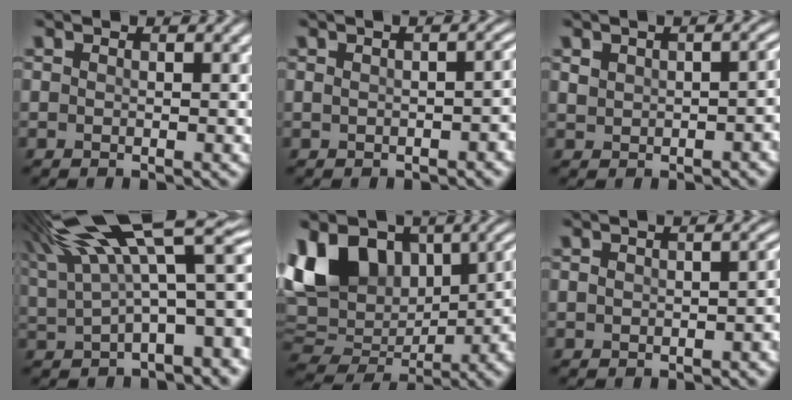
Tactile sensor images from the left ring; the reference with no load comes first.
{"total": 3.1, "force": [-0.2, 1.5, 2.7], "torque": [-0.030, 0.004, 0.004]}
{"total": 4.5, "force": [0.5, 2.8, 3.4], "torque": [-0.043, 0.004, 0.015]}
{"total": 15.2, "force": [5.5, 5.2, 13.1], "torque": [-0.204, 0.015, 0.114]}
{"total": 14.6, "force": [3.4, 9.8, 10.3], "torque": [-0.166, 0.013, 0.062]}
{"total": 3.1, "force": [-0.6, 1.8, 2.4], "torque": [-0.028, 0.005, -0.010]}